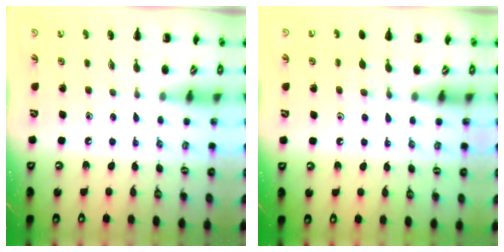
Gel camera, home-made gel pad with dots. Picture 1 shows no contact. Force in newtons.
{"total": 5.2, "press": 4.9, "slide": 1.9}